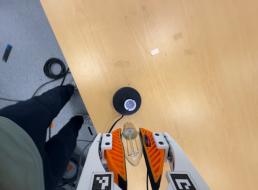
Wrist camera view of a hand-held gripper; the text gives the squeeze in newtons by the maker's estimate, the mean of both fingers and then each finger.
{"total": 19.7, "left": 21.1, "right": 18.3}